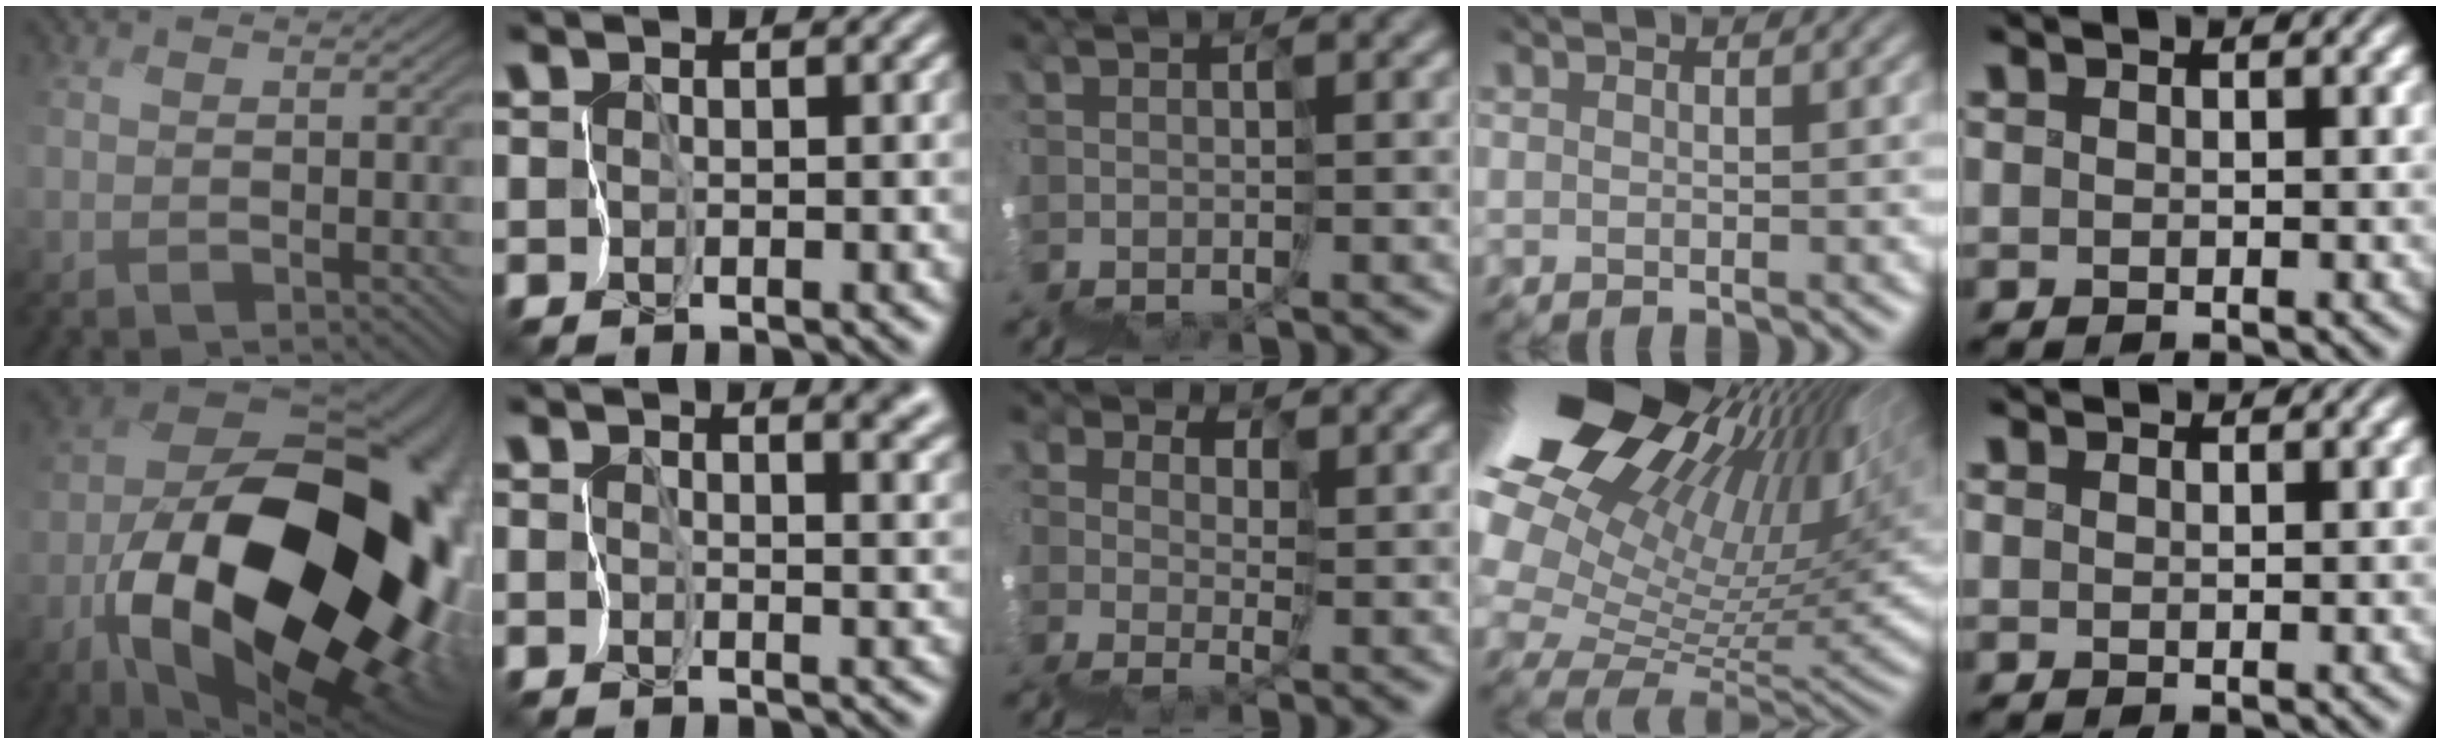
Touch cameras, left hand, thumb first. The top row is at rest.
{"thumb": {"total": 23.5, "force": [-5.6, 14.3, 17.8], "torque": [-0.353, -0.070, -0.055]}, "index": {"total": 4.1, "force": [2.0, 2.0, 3.0], "torque": [-0.029, -0.001, 0.027]}, "middle": {"total": 2.7, "force": [1.0, 2.2, 1.1], "torque": [-0.012, -0.002, 0.023]}, "ring": {"total": 19.4, "force": [11.0, 9.4, 13.0], "torque": [-0.230, 0.040, 0.185]}, "little": {"total": 1.3, "force": [1.3, 0.1, 0.2], "torque": [-0.011, 0.009, 0.021]}}